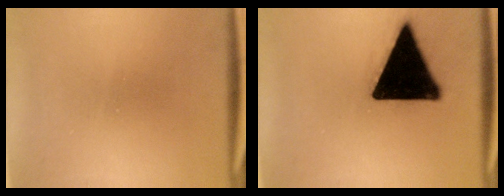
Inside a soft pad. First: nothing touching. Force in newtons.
{"total": 20.3}